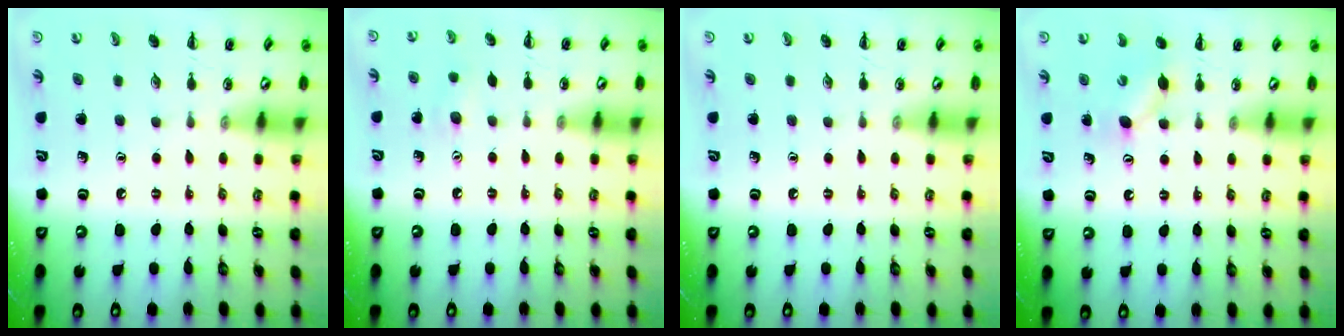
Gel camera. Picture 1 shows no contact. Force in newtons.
{"total": 5.4, "press": 5.3, "slide": 1.2}
{"total": 0.0}
{"total": 5.2, "press": 5.1, "slide": 1.2}